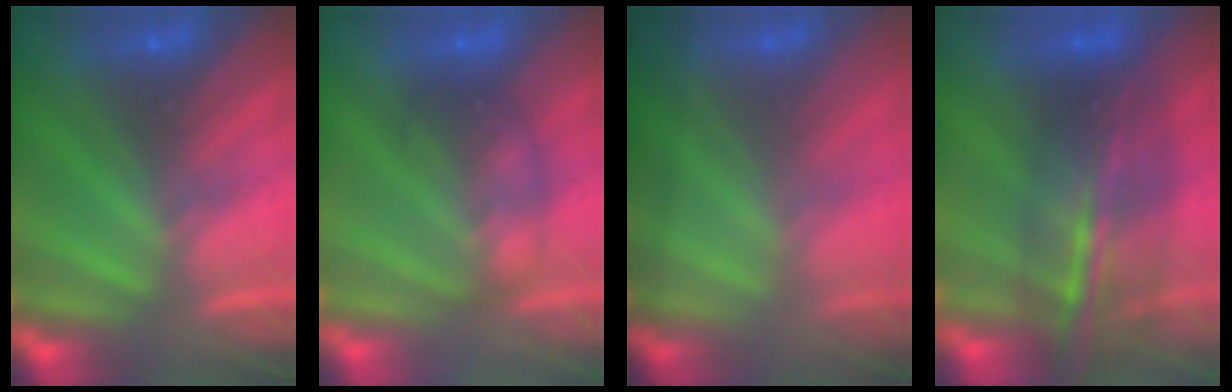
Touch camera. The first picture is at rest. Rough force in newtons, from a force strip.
{"total": 1.8}
{"total": 1.5}
{"total": 6.3}